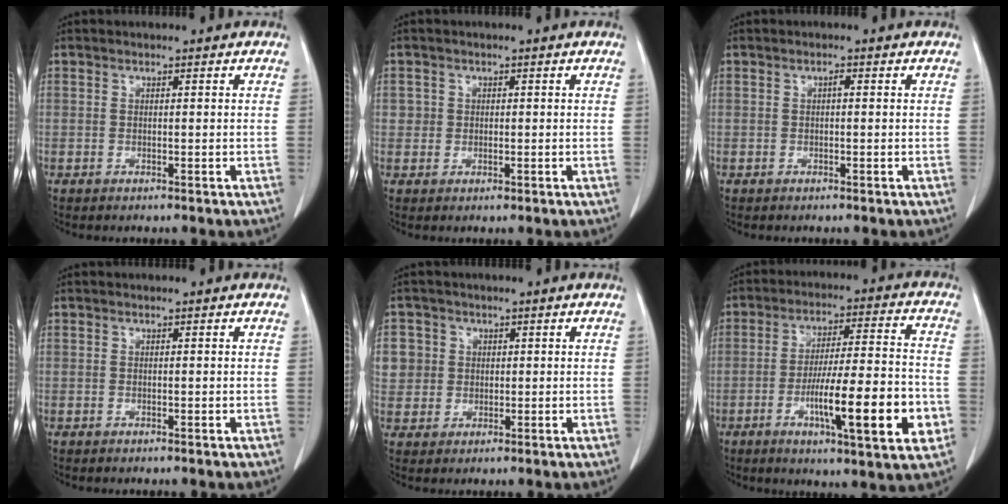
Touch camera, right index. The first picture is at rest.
{"total": 1.8, "force": [0.3, 1.8, 0.3], "torque": [0.002, 0.002, 0.004]}
{"total": 0.6, "force": [0.0, 0.2, 0.5], "torque": [-0.011, 0.002, 0.001]}
{"total": 0.0}
{"total": 6.3, "force": [1.6, 6.0, 0.8], "torque": [-0.015, 0.016, 0.036]}
{"total": 16.5, "force": [-5.2, 1.8, 15.5], "torque": [-0.238, -0.003, -0.078]}